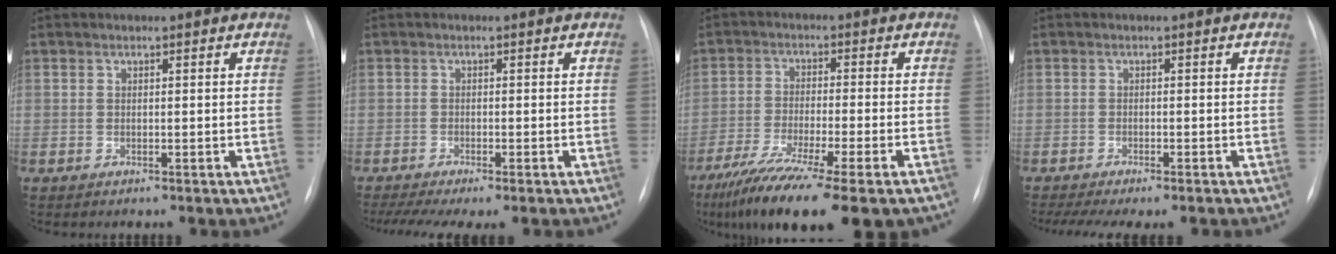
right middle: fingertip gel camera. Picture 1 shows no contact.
{"total": 8.5, "force": [-6.6, 1.3, 5.2], "torque": [-0.080, -0.007, -0.101]}
{"total": 17.4, "force": [-12.7, 1.5, 11.8], "torque": [-0.180, -0.046, -0.204]}
{"total": 10.3, "force": [-8.5, 2.1, 5.4], "torque": [-0.078, -0.003, -0.117]}